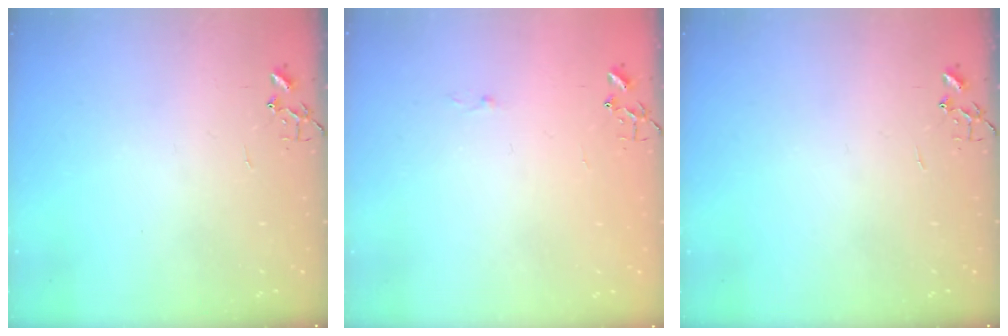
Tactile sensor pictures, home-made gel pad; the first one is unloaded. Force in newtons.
{"total": 2.6, "press": 2.6, "slide": 0.4}
{"total": 0.0}